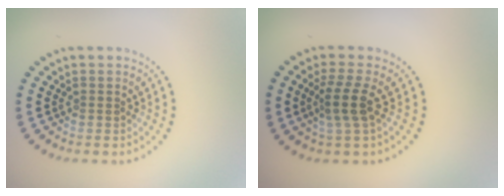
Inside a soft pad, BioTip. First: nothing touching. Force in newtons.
{"total": 2.8, "press": 2.2, "slide": 1.8}